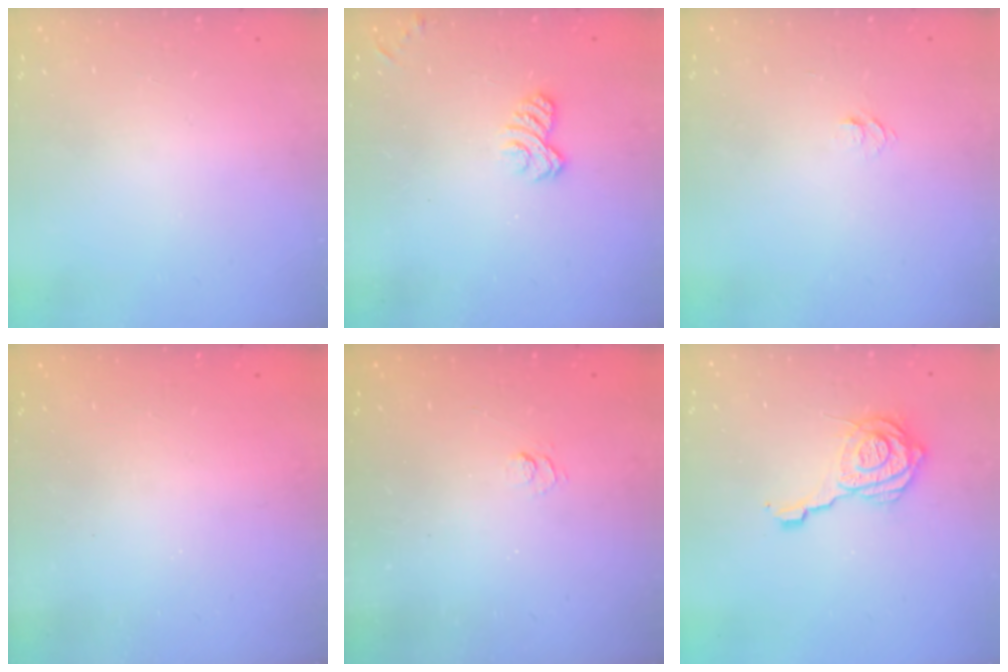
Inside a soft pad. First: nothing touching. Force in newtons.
{"total": 3.4, "press": 3.2, "slide": 1.1}
{"total": 4.7, "press": 4.6, "slide": 0.5}
{"total": 2.5, "press": 2.4, "slide": 0.7}
{"total": 2.7, "press": 2.2, "slide": 1.5}
{"total": 14.4, "press": 14.3, "slide": 1.9}